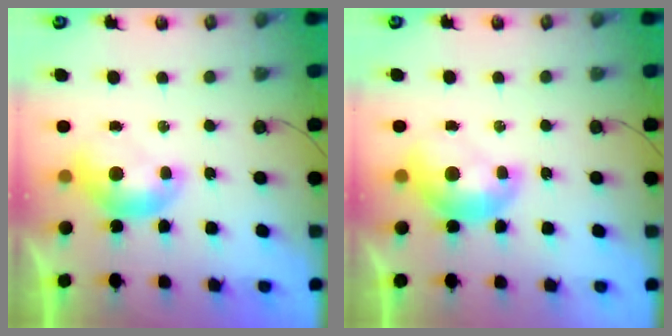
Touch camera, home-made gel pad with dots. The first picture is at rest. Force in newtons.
{"total": 1.8, "press": 1.8, "slide": 0.2}